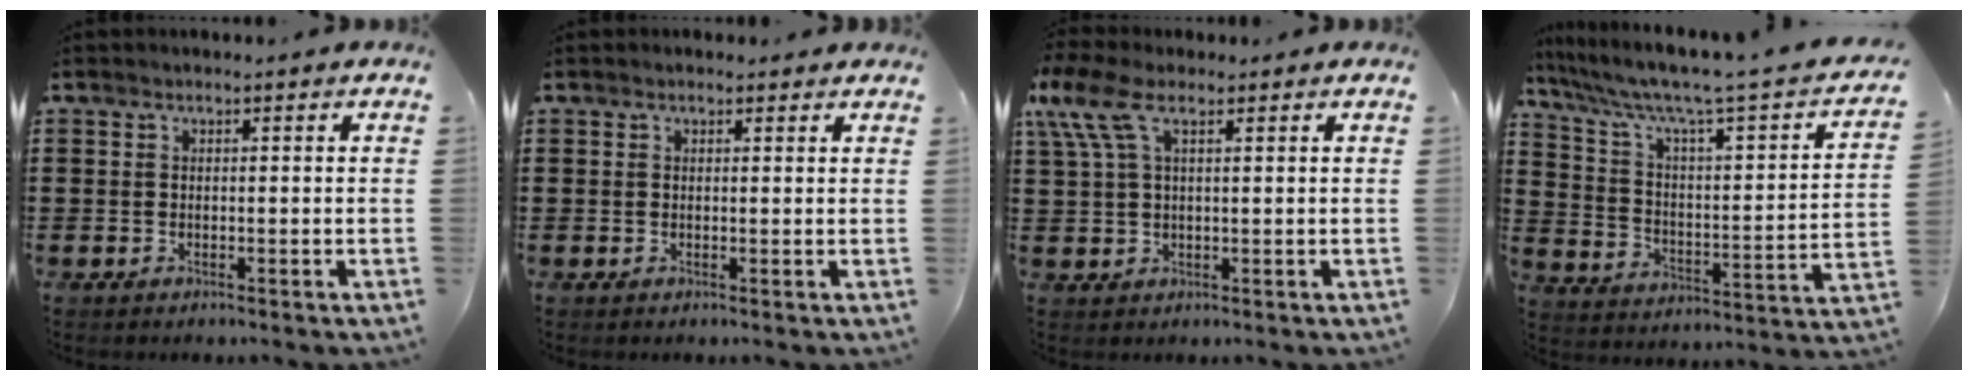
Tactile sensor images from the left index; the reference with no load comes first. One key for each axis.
{"total": 0.7, "fx": 0.6, "fy": 0.3, "fz": 0.2, "tx": -0.005, "ty": 0.002, "tz": 0.011}
{"total": 6.4, "fx": 2.7, "fy": 2.8, "fz": 5.0, "tx": -0.130, "ty": 0.005, "tz": 0.043}
{"total": 6.1, "fx": 4.7, "fy": 0.0, "fz": 3.9, "tx": -0.097, "ty": -0.047, "tz": 0.070}